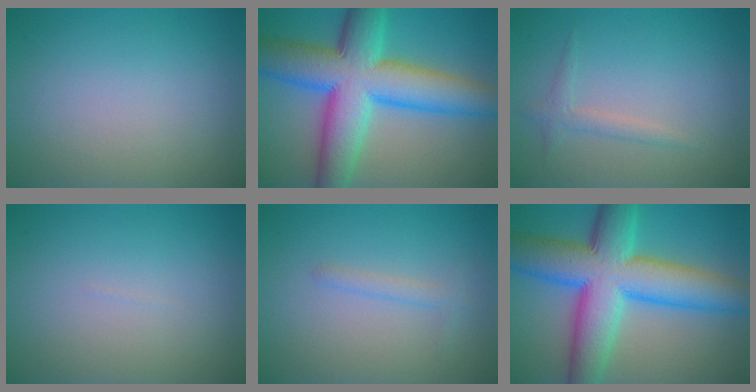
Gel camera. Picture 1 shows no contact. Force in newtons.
{"total": 12.8, "press": 12.8, "slide": 0.3}
{"total": 1.4, "press": 1.4, "slide": 0.1}
{"total": 0.0}
{"total": 1.2, "press": 1.2, "slide": 0.0}
{"total": 12.8, "press": 12.8, "slide": 0.3}